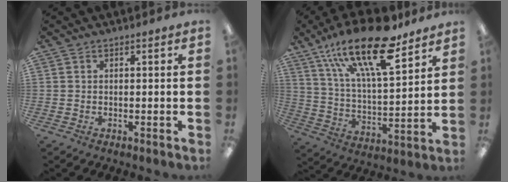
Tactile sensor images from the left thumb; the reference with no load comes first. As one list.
[{"total": 23.2, "force": [15.4, 7.8, 15.4], "torque": [-0.263, -0.083, 0.261]}]